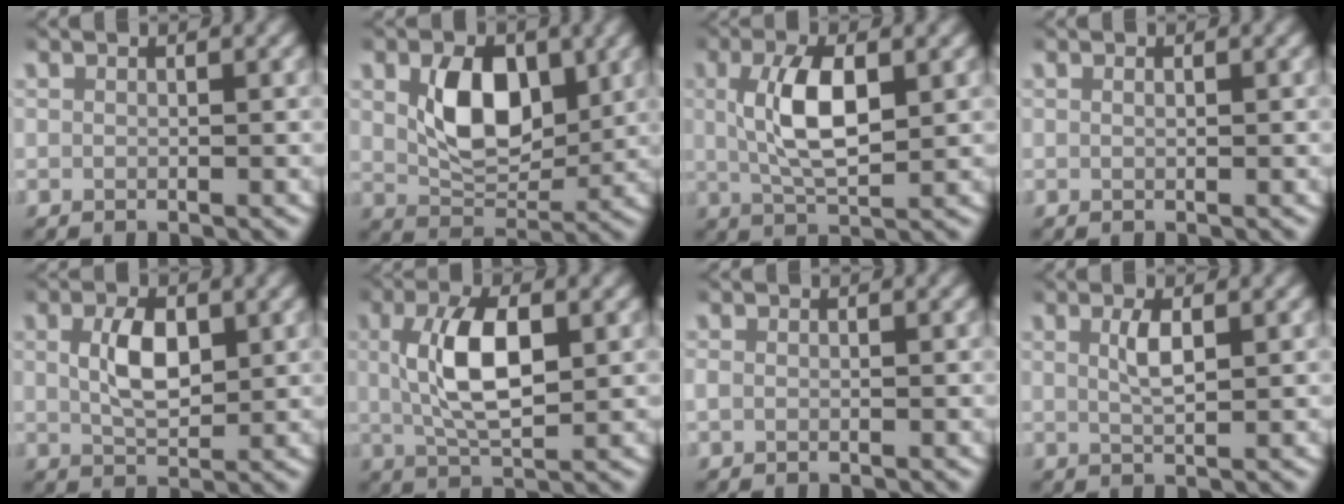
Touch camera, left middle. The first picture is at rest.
{"total": 6.2, "force": [1.5, 3.8, 4.6], "torque": [-0.077, -0.010, 0.028]}
{"total": 5.2, "force": [0.9, 1.9, 4.8], "torque": [-0.093, -0.007, 0.022]}
{"total": 0.0}
{"total": 3.7, "force": [0.8, 1.9, 3.1], "torque": [-0.058, -0.006, 0.017]}
{"total": 5.8, "force": [0.9, 2.2, 5.3], "torque": [-0.104, -0.005, 0.021]}
{"total": 0.9, "force": [-0.2, 0.6, 0.5], "torque": [-0.017, 0.000, -0.005]}
{"total": 2.1, "force": [0.7, 0.4, 1.9], "torque": [-0.038, -0.004, 0.015]}